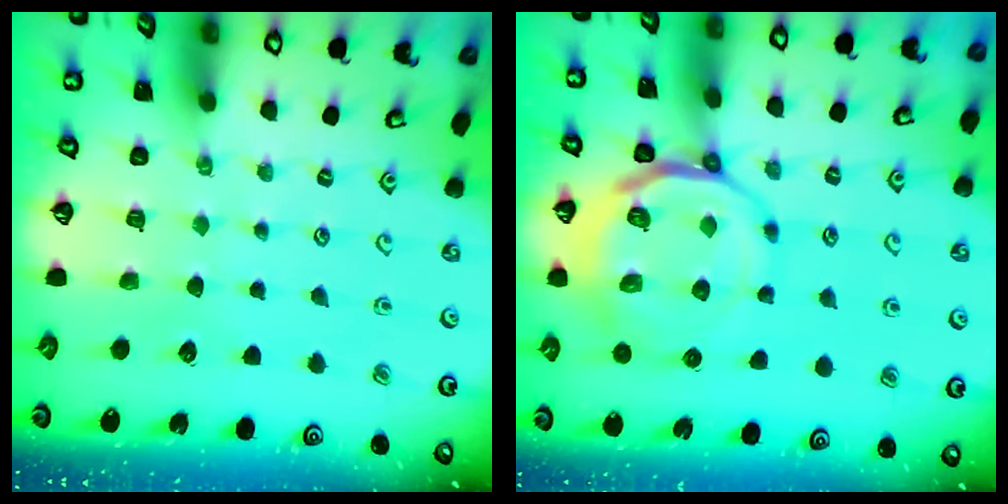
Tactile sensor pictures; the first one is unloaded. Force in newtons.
{"total": 11.2, "press": 10.9, "slide": 2.3}